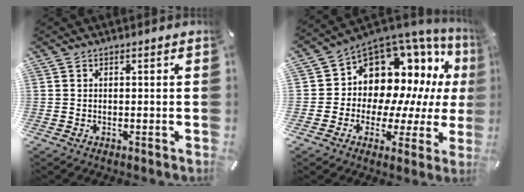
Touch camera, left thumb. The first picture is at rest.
{"total": 13.7, "force": [6.2, 10.8, 5.6], "torque": [-0.087, -0.081, 0.123]}